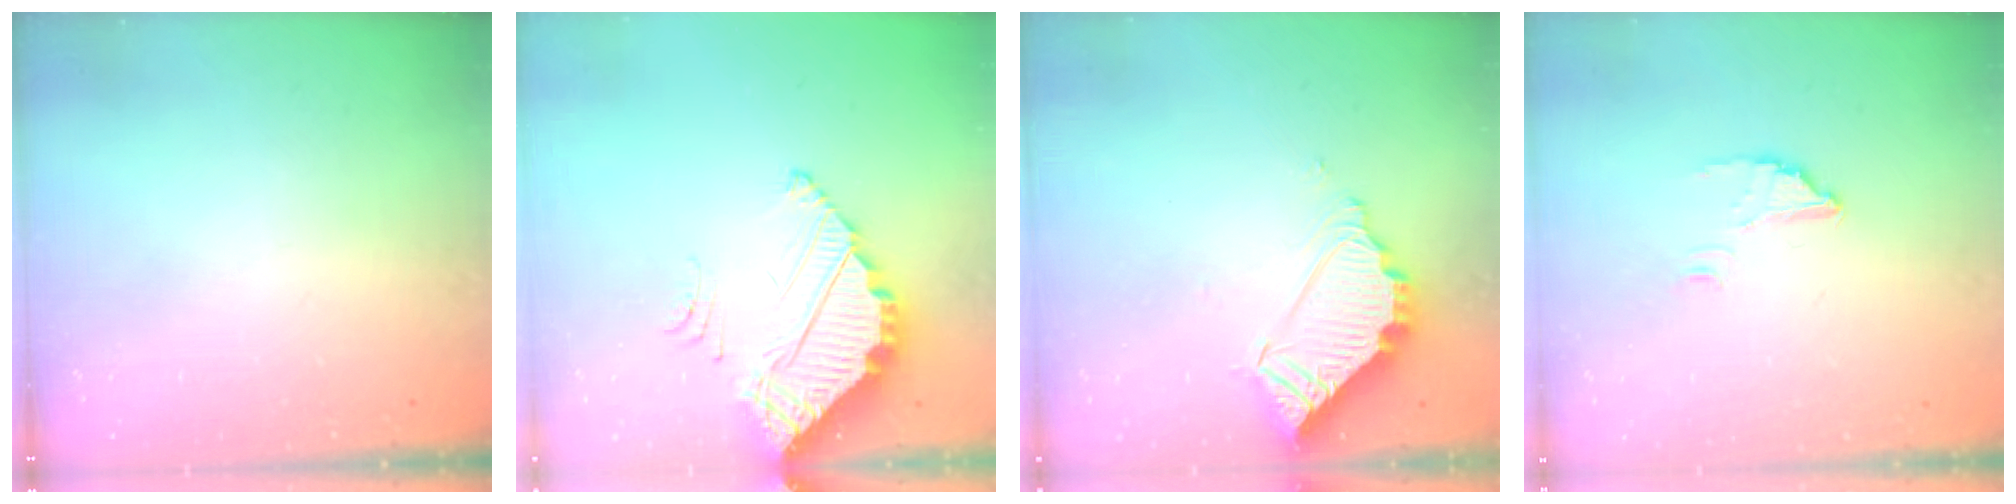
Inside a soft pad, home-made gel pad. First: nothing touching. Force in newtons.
{"total": 4.0, "press": 4.0, "slide": 0.2}
{"total": 7.3, "press": 7.3, "slide": 0.1}
{"total": 2.8, "press": 2.8, "slide": 0.1}